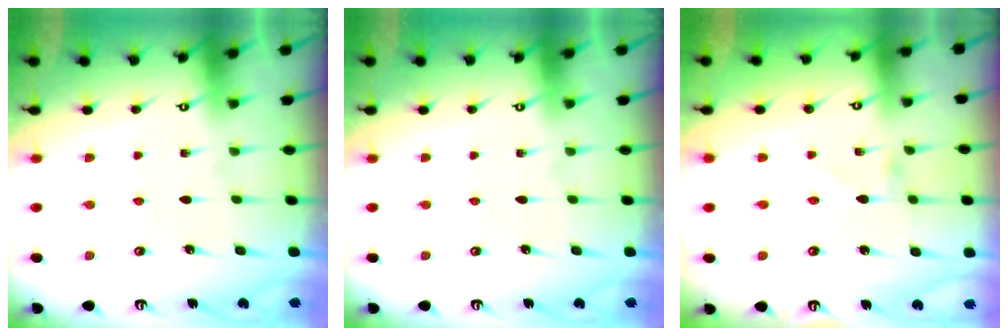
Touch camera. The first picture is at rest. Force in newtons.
{"total": 0.0}
{"total": 0.9, "press": 0.9, "slide": 0.0}